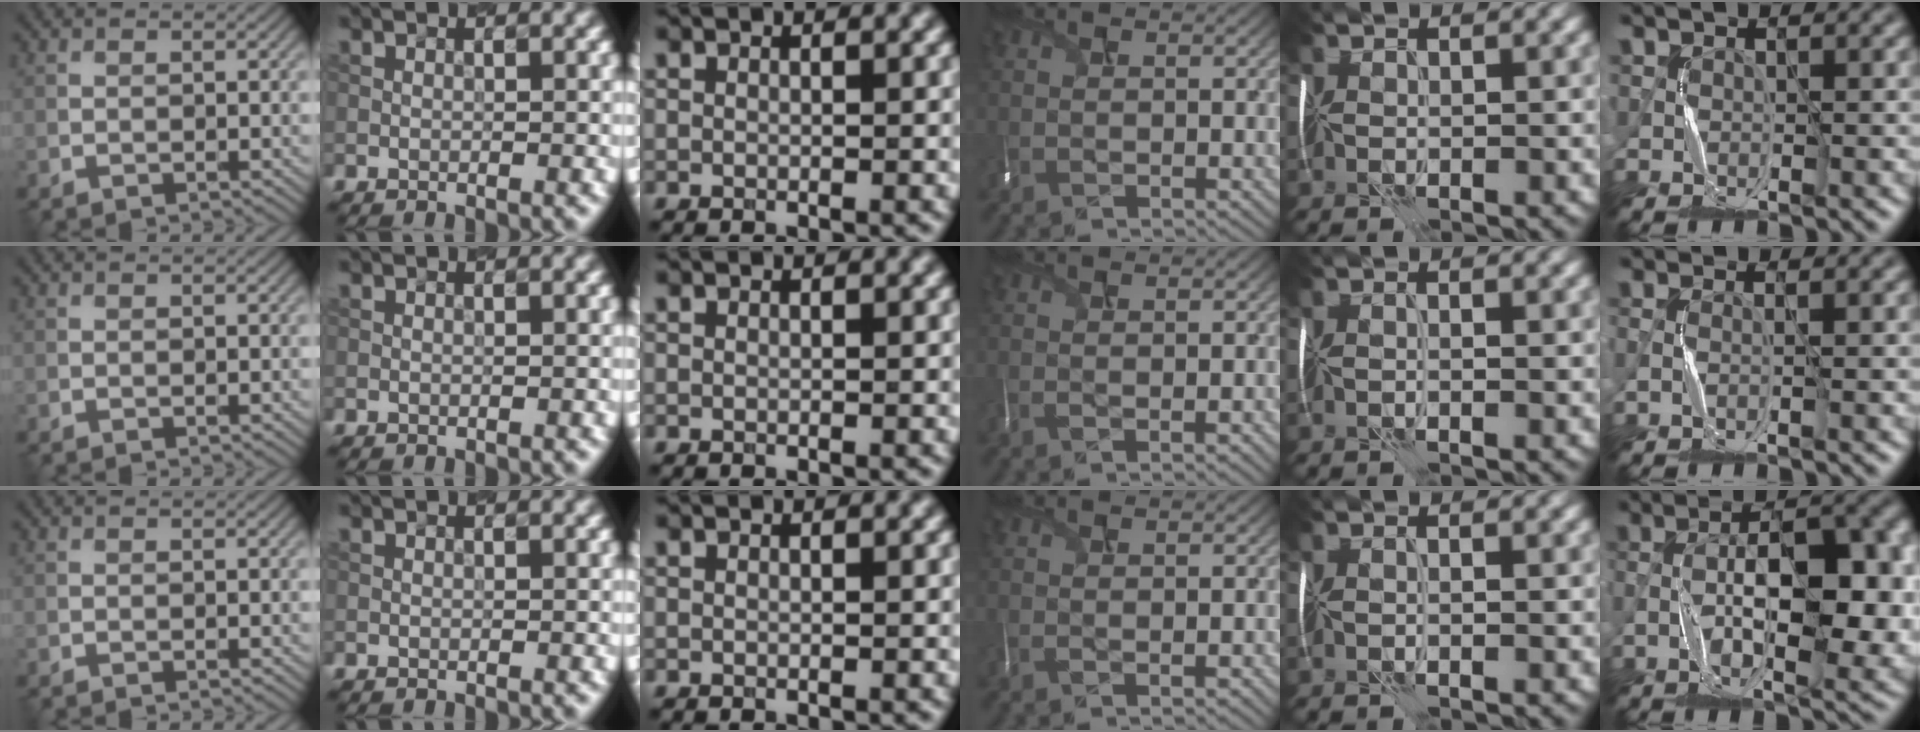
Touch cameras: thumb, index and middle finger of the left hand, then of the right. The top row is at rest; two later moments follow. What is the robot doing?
{"motion": "shake", "object": "plastic piggy bank"}